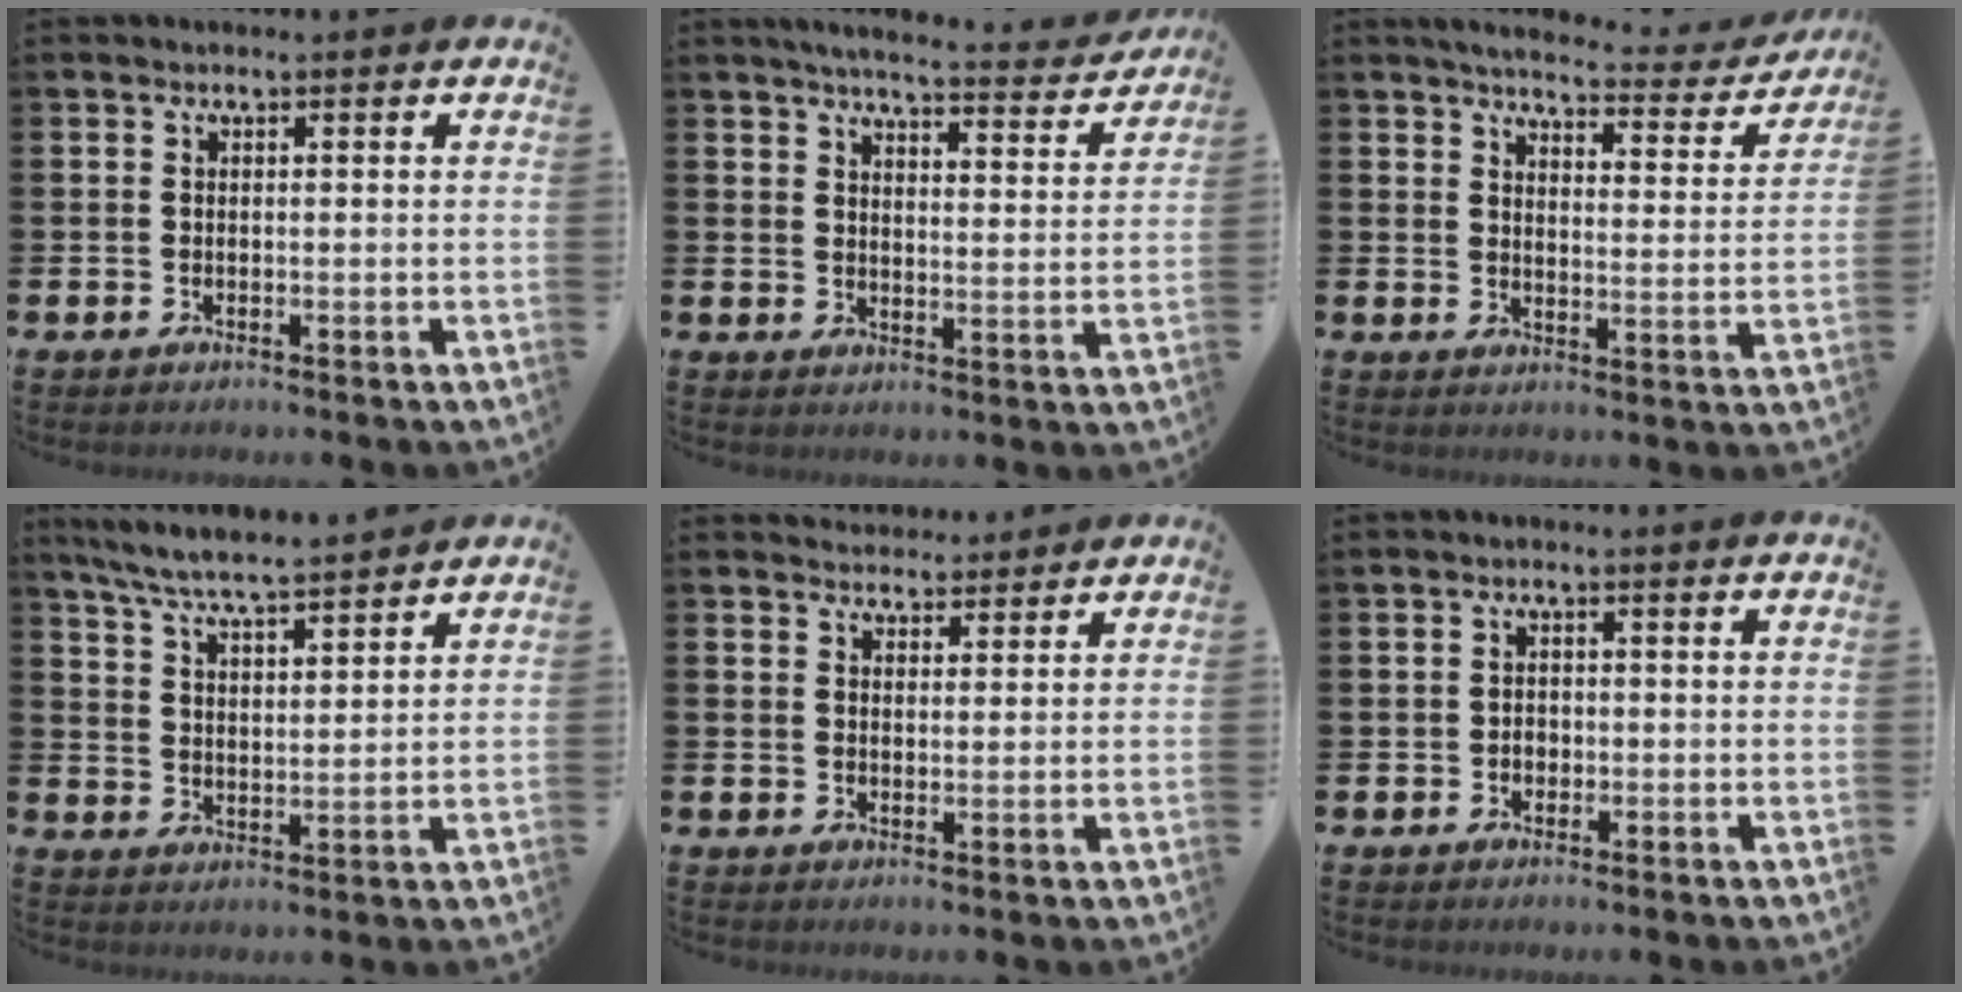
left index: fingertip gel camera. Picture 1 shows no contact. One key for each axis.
{"total": 5.2, "fx": 5.0, "fy": 0.4, "fz": 1.6, "tx": -0.038, "ty": -0.035, "tz": 0.082}
{"total": 4.2, "fx": 3.9, "fy": 0.9, "fz": 1.3, "tx": -0.033, "ty": -0.031, "tz": 0.058}
{"total": 6.7, "fx": 6.4, "fy": 0.0, "fz": 1.8, "tx": -0.063, "ty": -0.035, "tz": 0.115}
{"total": 3.4, "fx": 3.2, "fy": 1.0, "fz": -0.3, "tx": 0.003, "ty": -0.017, "tz": 0.059}
{"total": 1.3, "fx": -0.4, "fy": 1.1, "fz": 0.6, "tx": -0.001, "ty": 0.001, "tz": -0.011}